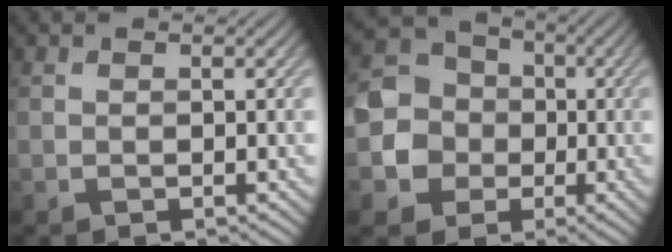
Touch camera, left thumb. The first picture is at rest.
{"total": 9.4, "force": [-1.1, 8.9, 2.9], "torque": [-0.088, 0.002, -0.044]}